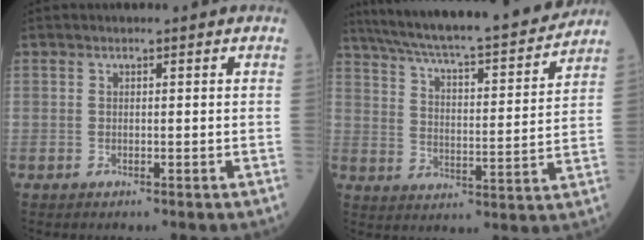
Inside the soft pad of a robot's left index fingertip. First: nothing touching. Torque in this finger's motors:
{"motor_torque": [0.07, -0.78, 0.51, 0.20]}